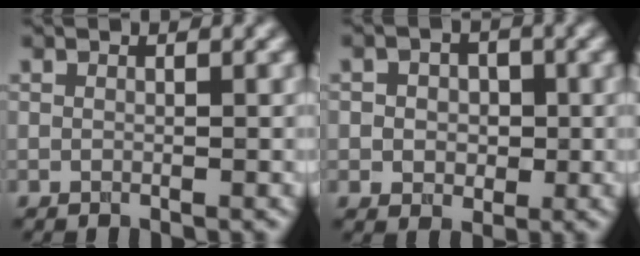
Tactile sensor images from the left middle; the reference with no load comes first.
{"total": 3.2, "force": [0.2, 2.6, 1.8], "torque": [-0.013, 0.005, -0.016]}